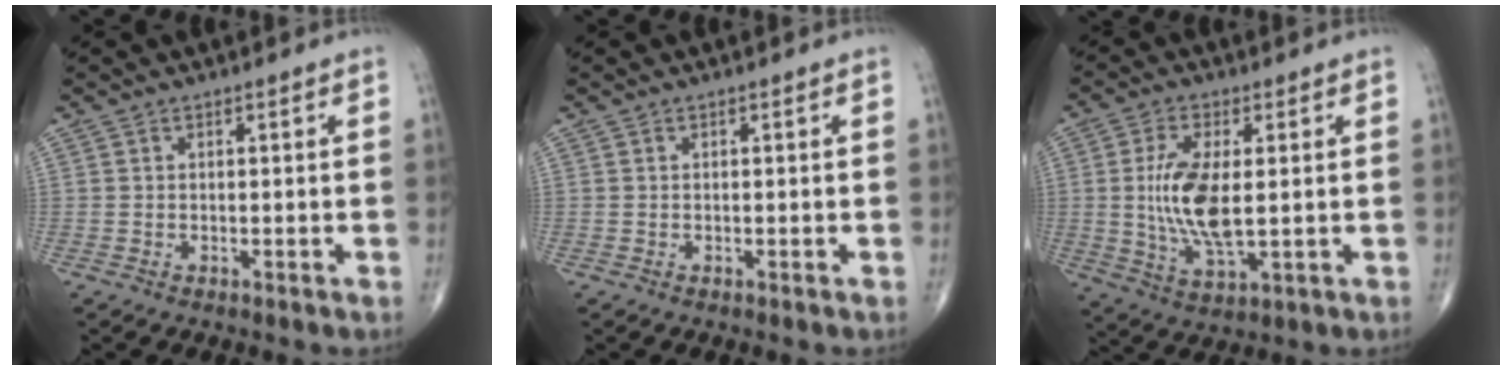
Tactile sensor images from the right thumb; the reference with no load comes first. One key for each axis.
{"total": 0.0}
{"total": 11.7, "fx": 0.6, "fy": 4.9, "fz": 10.5, "tx": -0.215, "ty": -0.014, "tz": 0.017}